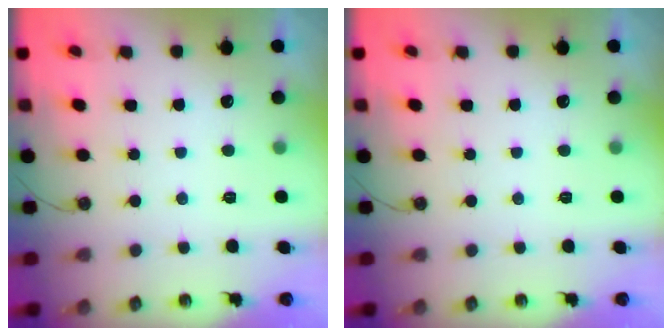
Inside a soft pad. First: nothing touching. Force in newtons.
{"total": 0.0}